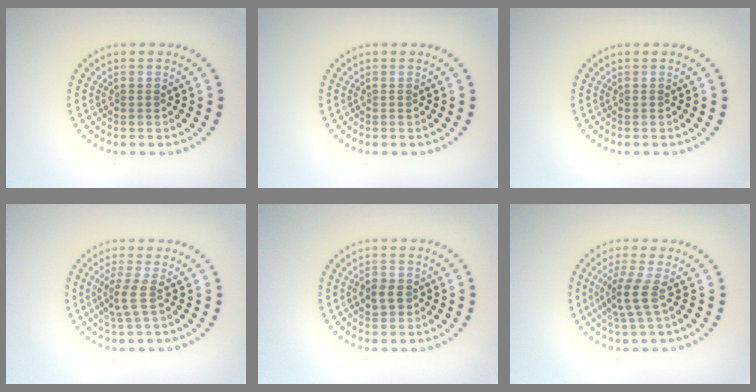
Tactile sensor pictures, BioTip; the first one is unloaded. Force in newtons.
{"total": 0.0}
{"total": 0.0}
{"total": 2.4, "press": 1.8, "slide": 1.6}
{"total": 2.1, "press": 2.1, "slide": 0.2}
{"total": 2.8, "press": 2.3, "slide": 1.6}